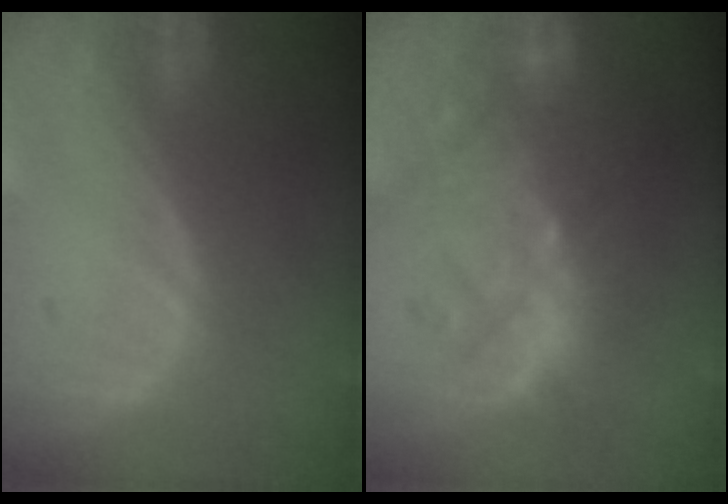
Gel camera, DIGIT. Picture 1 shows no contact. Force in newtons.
{"total": 9.4, "press": 9.2, "slide": 1.9}